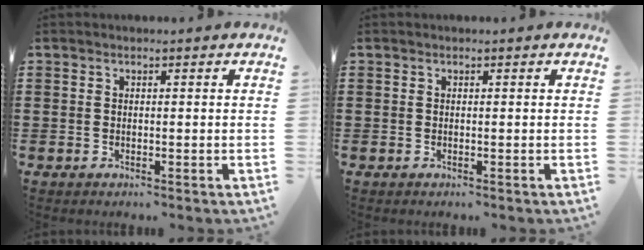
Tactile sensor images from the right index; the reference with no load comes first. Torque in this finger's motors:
{"motor_torque": [-0.26, 0.26, 0.00, 0.00]}